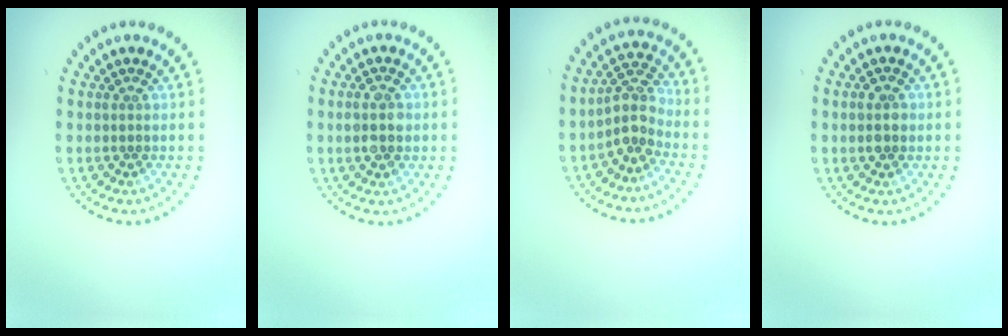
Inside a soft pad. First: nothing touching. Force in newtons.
{"total": 2.8, "press": 2.8, "slide": 0.2}
{"total": 3.1, "press": 2.4, "slide": 1.9}
{"total": 2.3, "press": 2.3, "slide": 0.1}